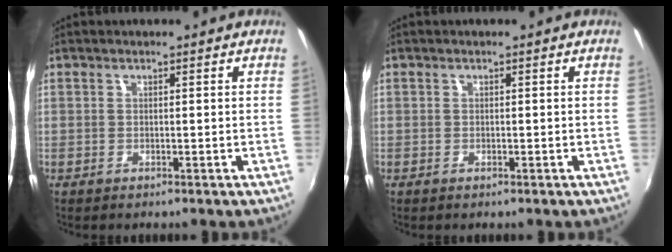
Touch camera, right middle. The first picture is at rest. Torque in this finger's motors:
{"motor_torque": [0.04, 0.07, 0.00, 0.00]}